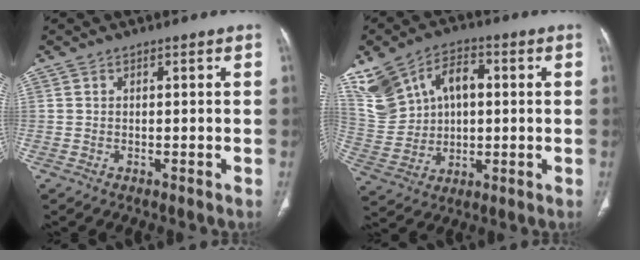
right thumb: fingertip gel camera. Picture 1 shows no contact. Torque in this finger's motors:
{"motor_torque": [1.16, 1.72, 0.71, 0.30, 0.07]}